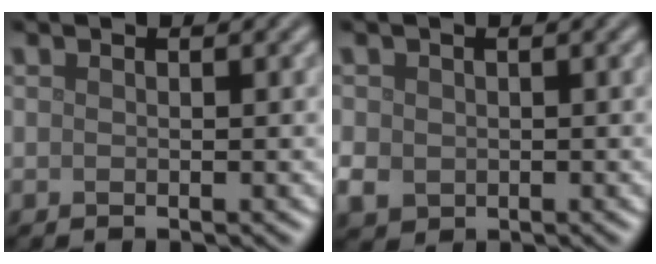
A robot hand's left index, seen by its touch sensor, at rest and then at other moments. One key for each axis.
{"total": 2.1, "fx": -0.1, "fy": 2.0, "fz": 0.8, "tx": -0.020, "ty": -0.004, "tz": -0.005}